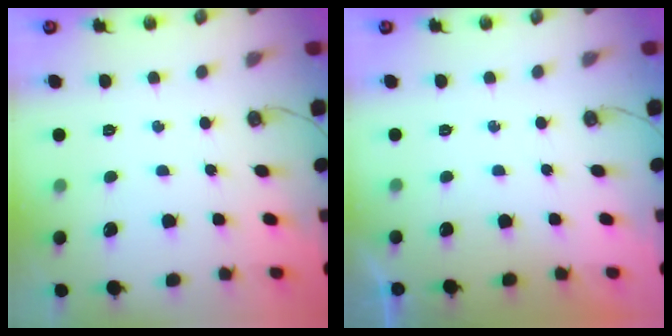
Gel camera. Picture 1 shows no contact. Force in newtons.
{"total": 0.0}